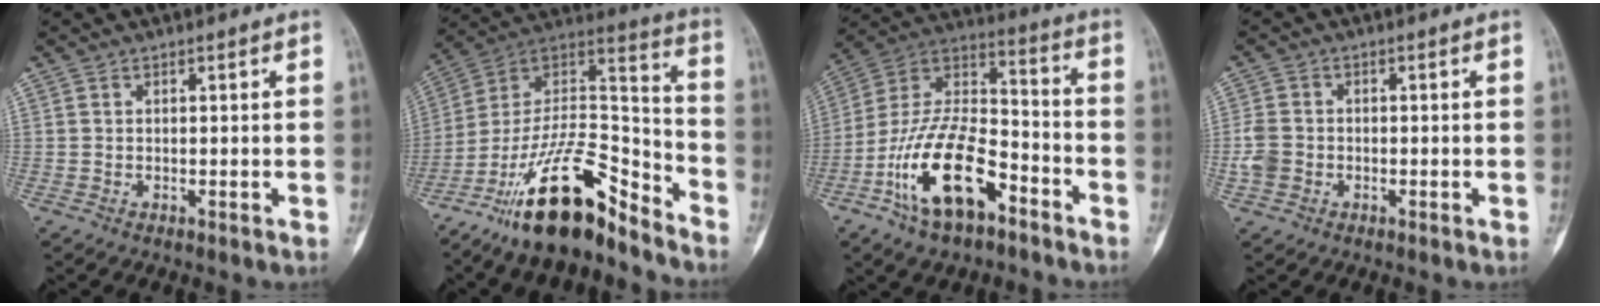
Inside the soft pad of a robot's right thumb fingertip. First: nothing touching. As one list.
[{"total": 21.4, "force": [-15.4, 7.4, 12.9], "torque": [-0.210, 0.112, -0.274]}, {"total": 19.9, "force": [-9.8, 9.5, 14.5], "torque": [-0.258, 0.074, -0.180]}, {"total": 4.0, "force": [-1.0, 3.3, 2.1], "torque": [-0.044, 0.008, -0.020]}]